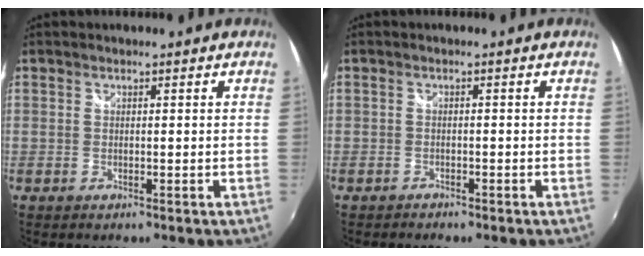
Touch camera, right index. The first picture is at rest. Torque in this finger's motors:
{"motor_torque": [0.07, -0.07, -0.10, -0.02]}